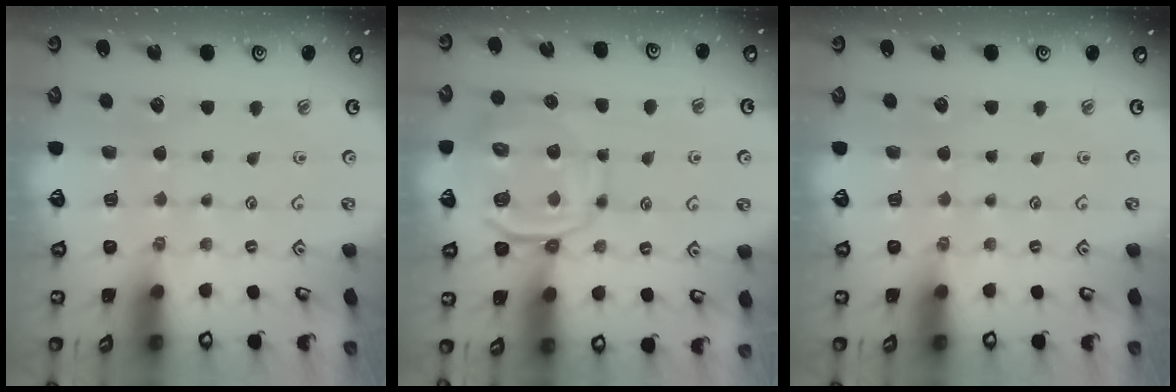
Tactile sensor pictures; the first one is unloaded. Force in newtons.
{"total": 9.7, "press": 9.5, "slide": 1.8}
{"total": 0.0}